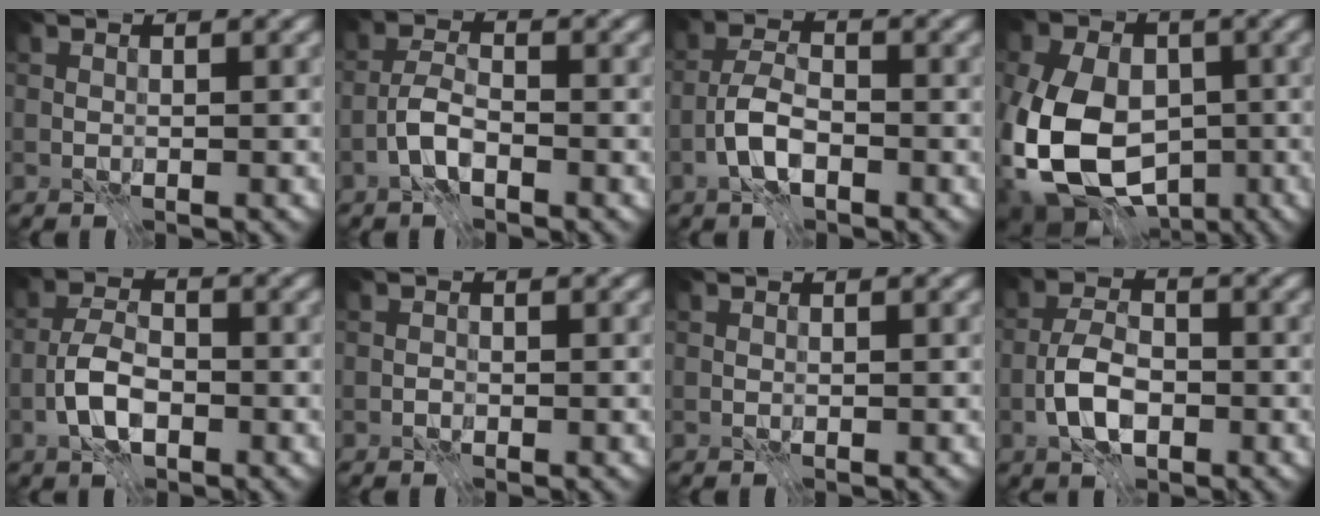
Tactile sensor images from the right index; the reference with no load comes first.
{"total": 3.1, "force": [-2.2, 1.1, 2.0], "torque": [-0.038, 0.005, -0.051]}
{"total": 3.9, "force": [-2.3, 1.6, 2.8], "torque": [-0.051, 0.006, -0.053]}
{"total": 15.5, "force": [-3.6, 11.7, 9.6], "torque": [-0.190, -0.015, -0.079]}
{"total": 4.3, "force": [-2.3, 2.0, 3.0], "torque": [-0.058, 0.005, -0.051]}
{"total": 0.7, "force": [-0.5, 0.5, 0.1], "torque": [-0.003, 0.000, -0.010]}
{"total": 0.0}
{"total": 4.7, "force": [-2.2, 2.4, 3.4], "torque": [-0.063, 0.003, -0.050]}